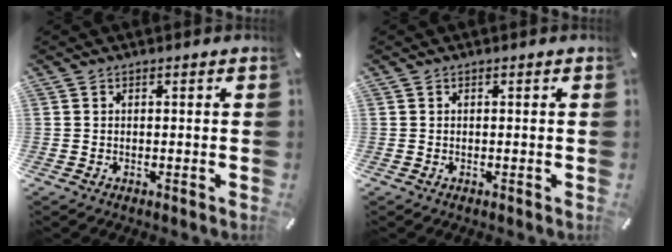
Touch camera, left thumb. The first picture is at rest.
{"total": 0.0}